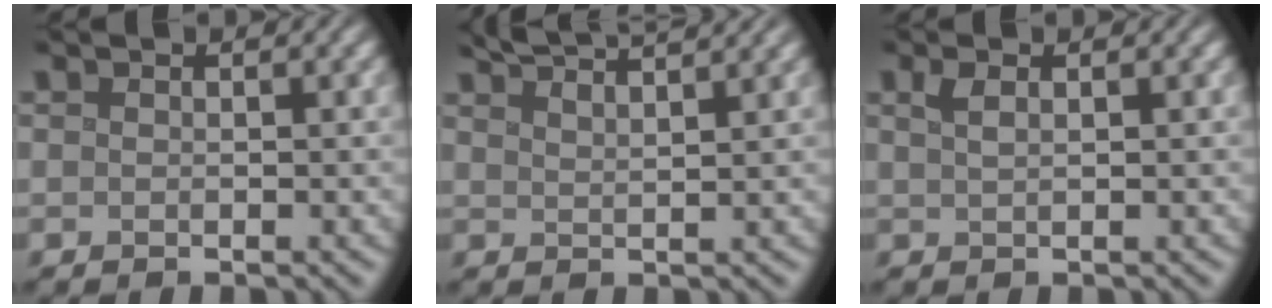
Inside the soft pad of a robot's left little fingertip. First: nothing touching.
{"total": 6.2, "force": [5.3, 1.3, 3.0], "torque": [-0.026, 0.030, 0.051]}
{"total": 1.3, "force": [0.7, 0.4, 1.0], "torque": [-0.020, 0.005, 0.014]}